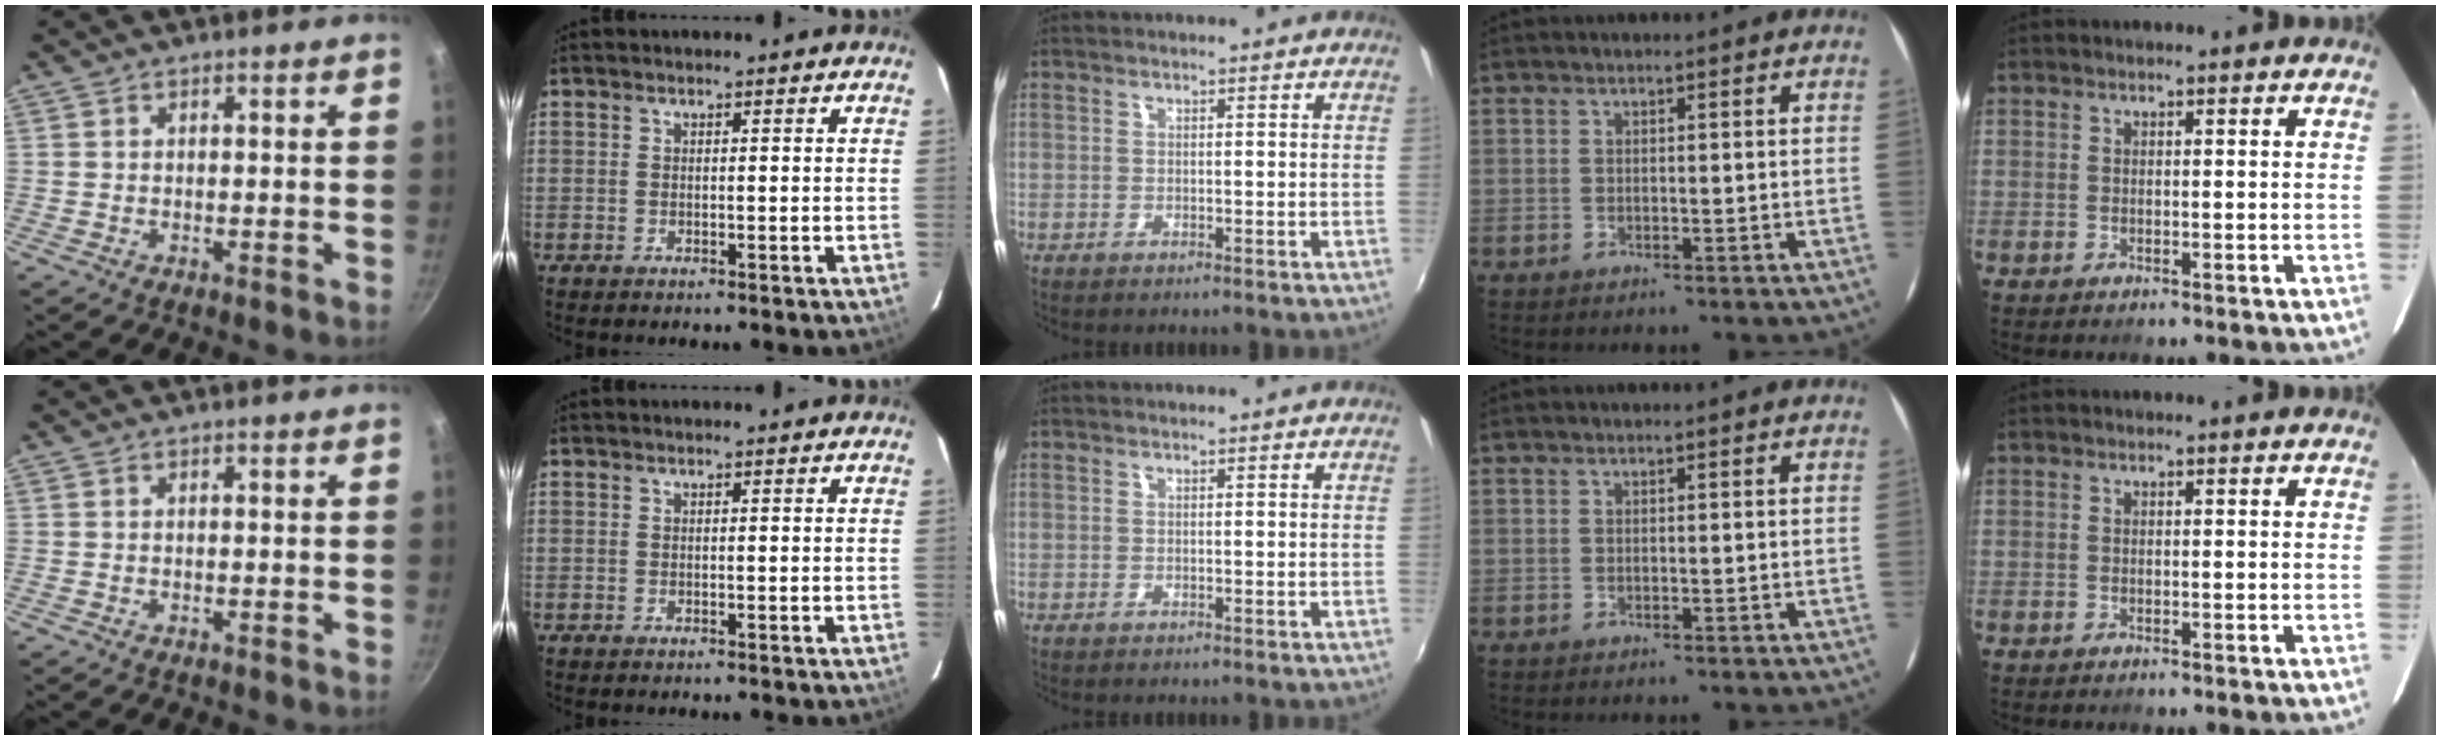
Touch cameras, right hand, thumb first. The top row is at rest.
{}